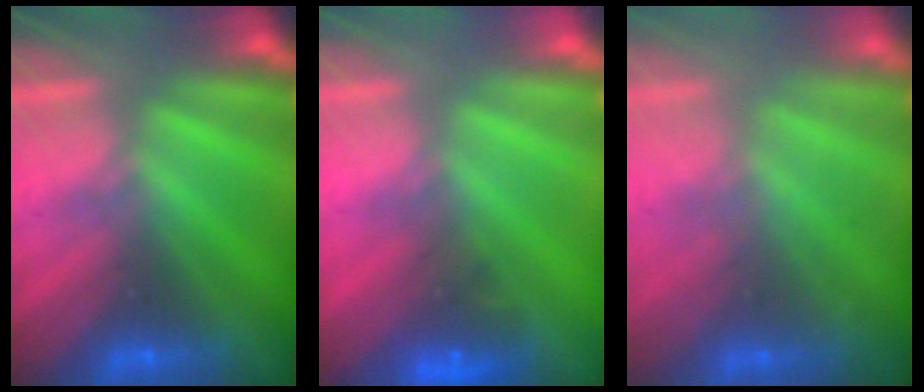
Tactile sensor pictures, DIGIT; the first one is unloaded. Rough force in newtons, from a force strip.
{"total": 4.7}
{"total": 2.3}